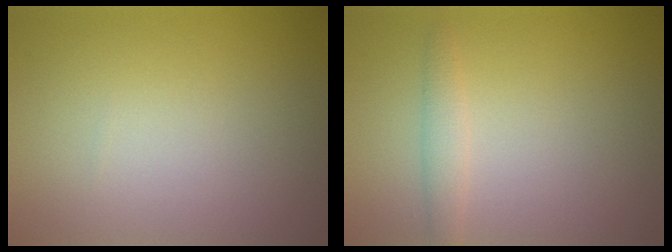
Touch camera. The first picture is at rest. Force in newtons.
{"total": 1.5, "press": 1.5, "slide": 0.1}